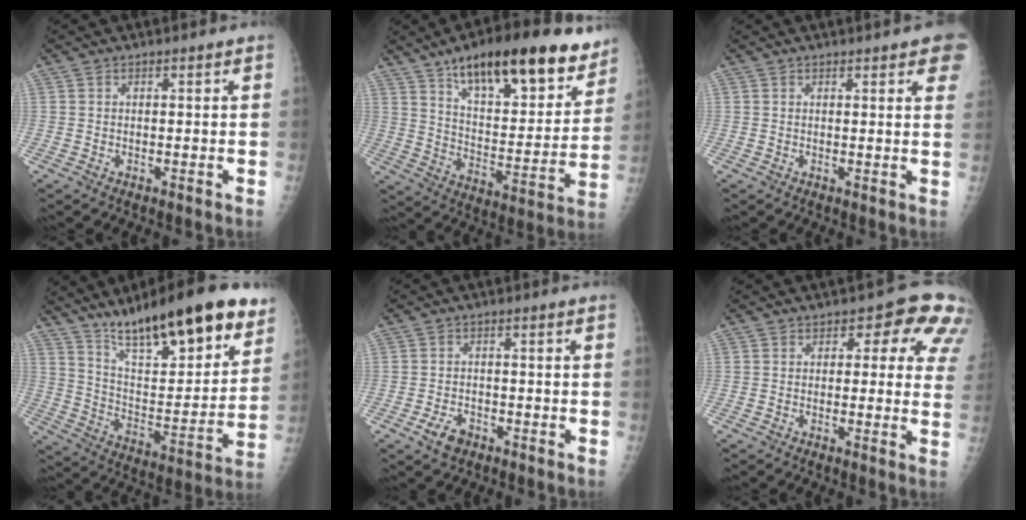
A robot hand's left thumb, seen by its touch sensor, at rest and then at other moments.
{"total": 24.8, "force": [16.1, 9.2, 16.5], "torque": [-0.203, -0.050, 0.249]}
{"total": 7.0, "force": [4.0, 1.5, 5.5], "torque": [-0.046, -0.003, 0.040]}
{"total": 25.3, "force": [17.1, 7.0, 17.3], "torque": [-0.231, -0.063, 0.278]}
{"total": 3.8, "force": [-2.2, 2.2, 2.1], "torque": [-0.035, 0.014, -0.035]}
{"total": 9.9, "force": [3.9, 5.4, 7.4], "torque": [-0.031, -0.009, 0.026]}